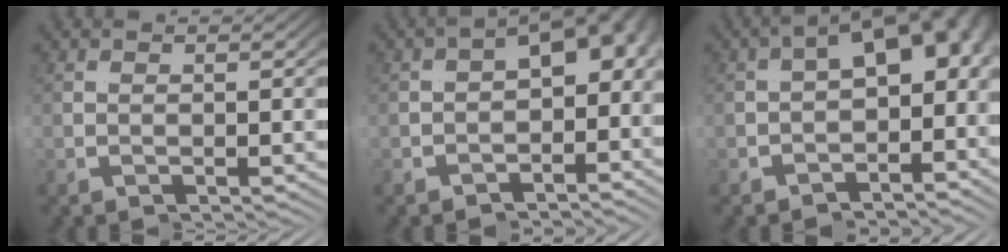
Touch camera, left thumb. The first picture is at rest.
{"total": 6.4, "force": [0.1, 4.1, 4.8], "torque": [-0.075, 0.014, -0.013]}
{"total": 8.0, "force": [0.6, 4.8, 6.4], "torque": [-0.101, 0.015, -0.004]}